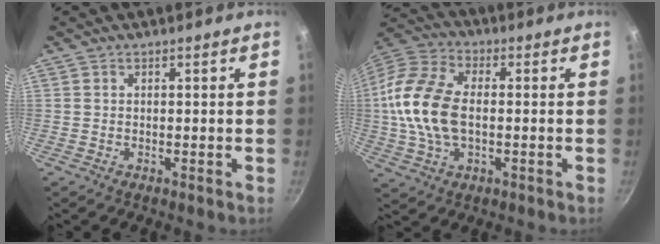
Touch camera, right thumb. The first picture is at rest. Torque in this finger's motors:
{"motor_torque": [-0.60, 1.31, 1.82, -0.25, 0.40]}